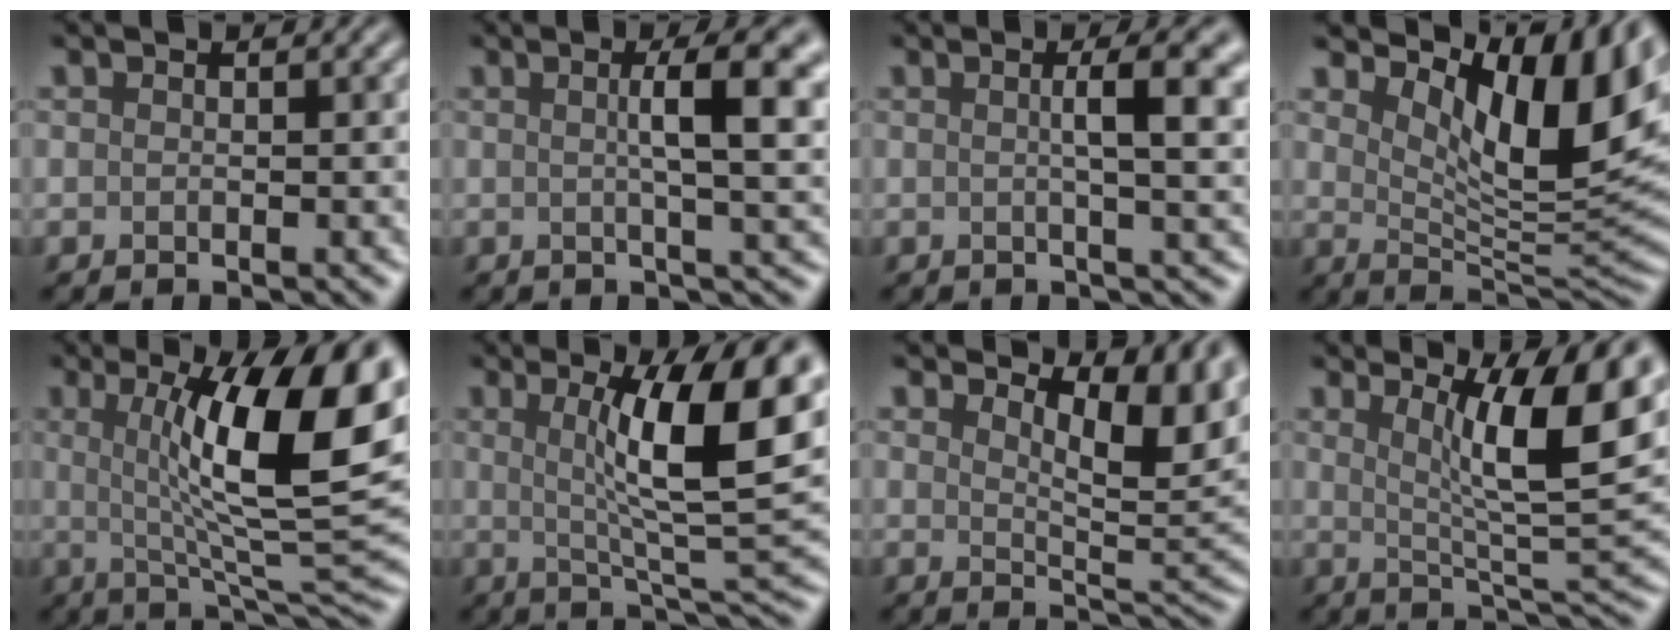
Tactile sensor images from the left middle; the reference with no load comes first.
{"total": 6.3, "force": [1.1, 1.4, 6.0], "torque": [-0.073, 0.012, 0.012]}
{"total": 5.3, "force": [0.9, 1.3, 5.1], "torque": [-0.061, 0.011, 0.009]}
{"total": 11.1, "force": [4.8, 4.2, 9.1], "torque": [-0.139, -0.005, 0.087]}
{"total": 13.5, "force": [2.8, 3.4, 12.8], "torque": [-0.171, 0.002, 0.041]}
{"total": 11.0, "force": [2.4, 2.4, 10.5], "torque": [-0.151, 0.003, 0.041]}
{"total": 6.9, "force": [4.0, 2.6, 5.1], "torque": [-0.078, -0.001, 0.062]}
{"total": 9.8, "force": [3.4, 2.3, 8.9], "torque": [-0.133, 0.000, 0.059]}